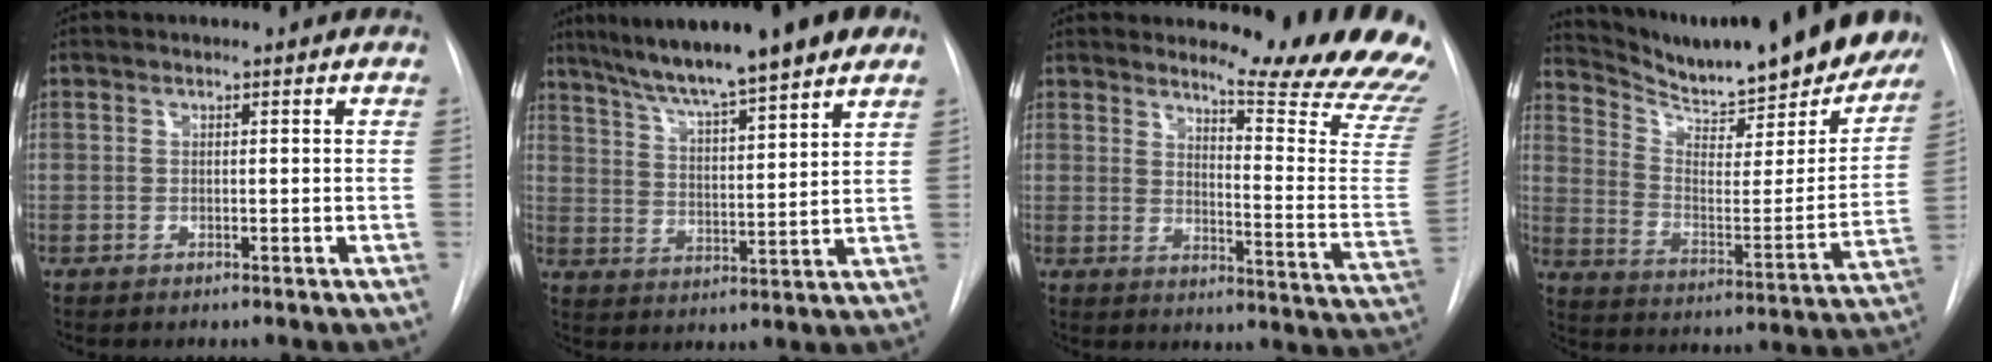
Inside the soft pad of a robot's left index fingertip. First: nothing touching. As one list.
[{"total": 15.5, "force": [12.2, 0.8, 9.5], "torque": [-0.149, 0.020, 0.189]}, {"total": 18.5, "force": [17.2, 0.3, 6.9], "torque": [-0.087, -0.148, 0.189]}, {"total": 26.0, "force": [23.1, 4.4, 11.0], "torque": [-0.181, -0.064, 0.319]}]